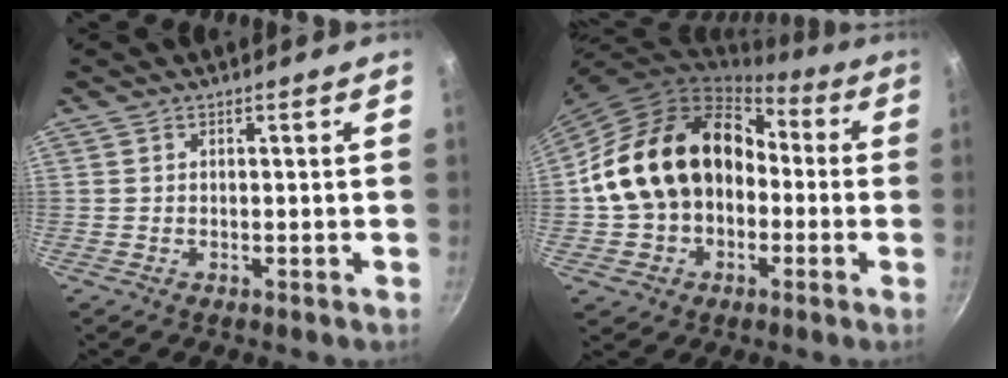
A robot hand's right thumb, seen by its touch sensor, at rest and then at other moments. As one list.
[{"total": 19.5, "force": [-0.7, 15.1, 12.2], "torque": [-0.190, 0.064, -0.008]}]